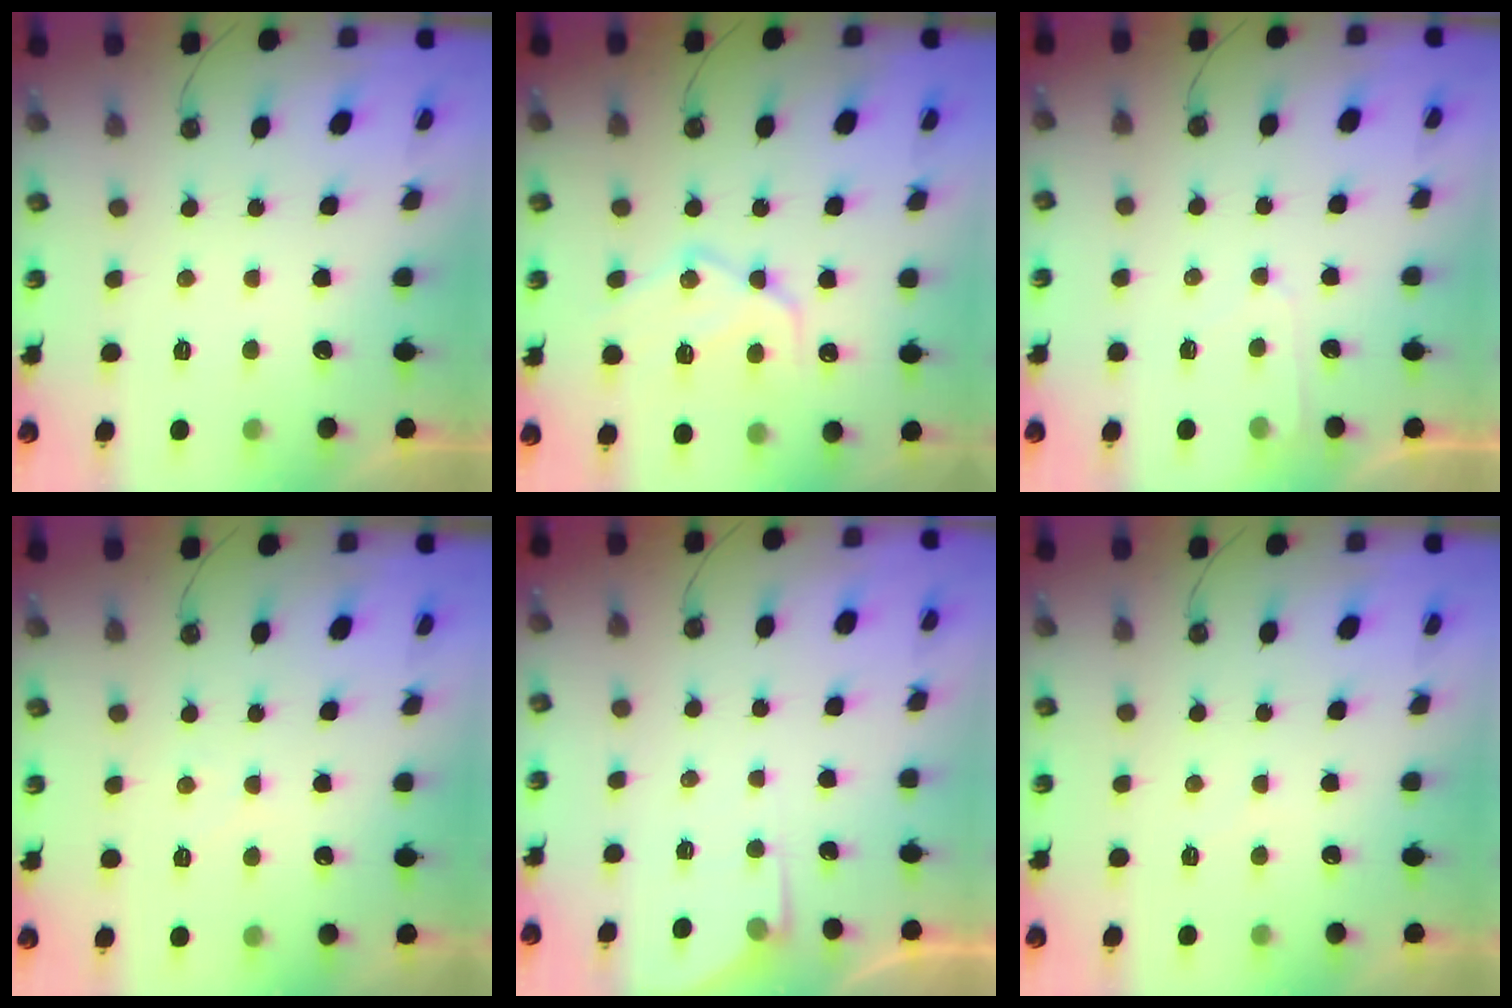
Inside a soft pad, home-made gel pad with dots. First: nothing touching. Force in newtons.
{"total": 15.2, "press": 15.2, "slide": 0.9}
{"total": 4.5, "press": 4.4, "slide": 0.6}
{"total": 2.5, "press": 2.5, "slide": 0.4}
{"total": 3.9, "press": 3.8, "slide": 0.6}
{"total": 2.4, "press": 2.4, "slide": 0.4}